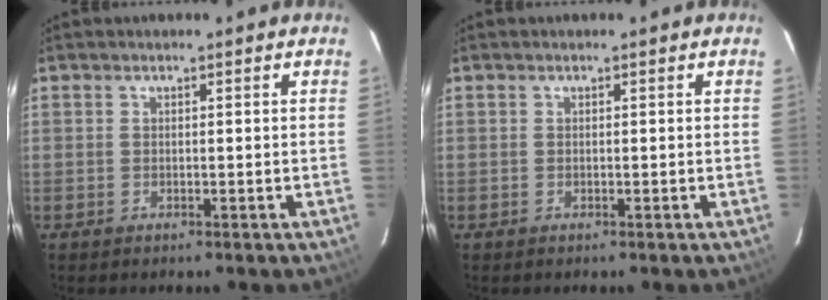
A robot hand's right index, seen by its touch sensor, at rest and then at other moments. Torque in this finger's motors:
{"motor_torque": [0.00, 0.00, 0.00, 0.00]}